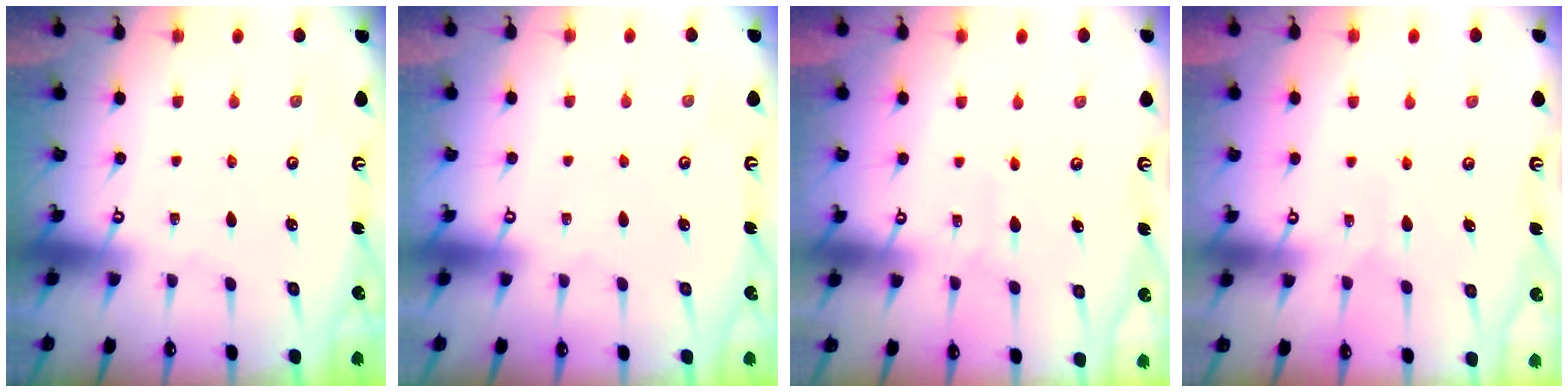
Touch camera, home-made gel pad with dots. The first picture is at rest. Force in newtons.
{"total": 0.0}
{"total": 5.0, "press": 5.0, "slide": 0.2}
{"total": 6.1, "press": 6.1, "slide": 0.3}